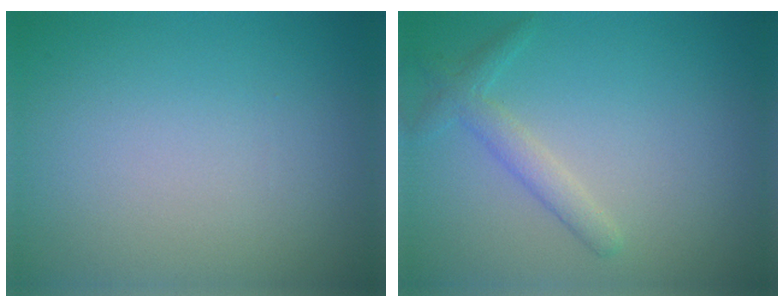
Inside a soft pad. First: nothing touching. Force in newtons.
{"total": 2.0, "press": 2.0, "slide": 0.1}